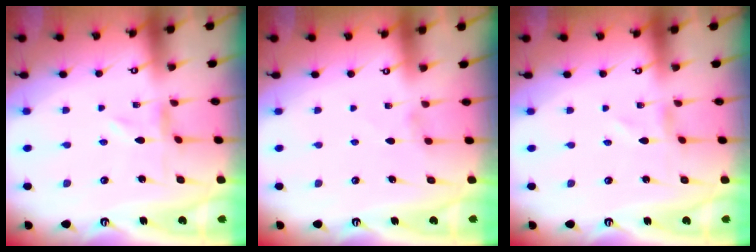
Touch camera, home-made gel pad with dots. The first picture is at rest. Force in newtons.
{"total": 1.4, "press": 1.3, "slide": 0.3}
{"total": 1.2, "press": 1.2, "slide": 0.1}